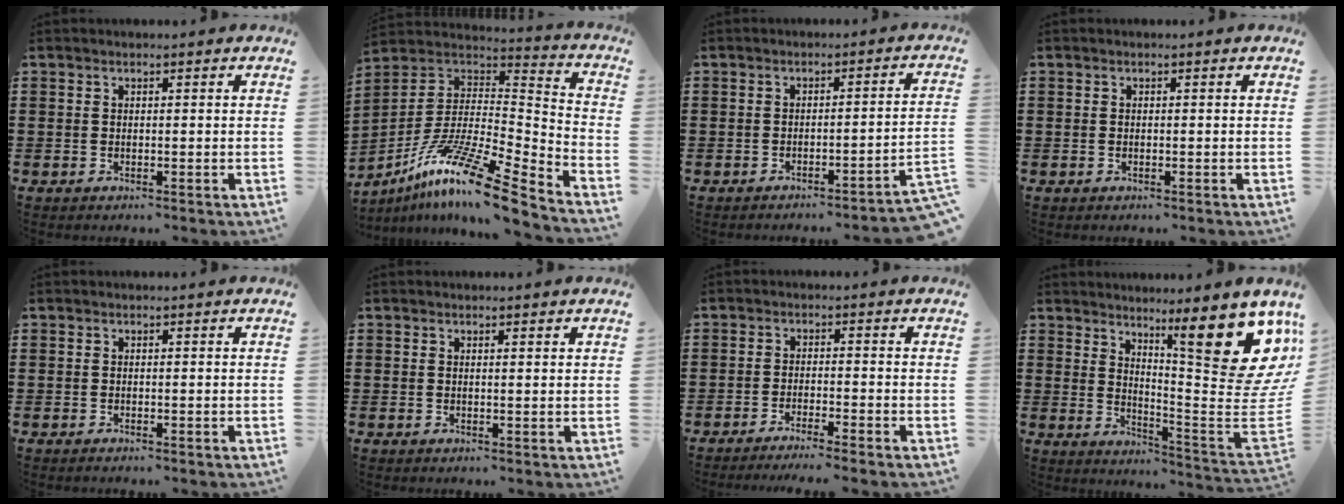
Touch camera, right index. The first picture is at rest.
{"total": 14.6, "force": [-10.0, 1.5, 10.6], "torque": [-0.205, 0.013, -0.188]}
{"total": 2.5, "force": [-2.1, -0.5, 1.3], "torque": [-0.025, -0.005, -0.044]}
{"total": 0.0}
{"total": 0.0}
{"total": 0.7, "force": [0.5, 0.0, 0.4], "torque": [-0.010, -0.001, 0.011]}
{"total": 1.9, "force": [-1.7, -0.5, 0.7], "torque": [-0.013, -0.001, -0.033]}
{"total": 14.3, "force": [8.3, 2.7, 11.3], "torque": [-0.166, -0.073, 0.131]}